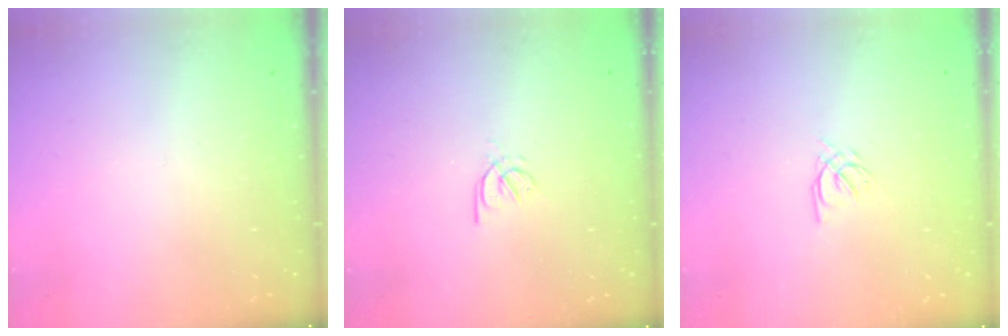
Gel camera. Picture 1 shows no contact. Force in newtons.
{"total": 1.7, "press": 1.6, "slide": 0.5}
{"total": 2.4, "press": 2.4, "slide": 0.3}